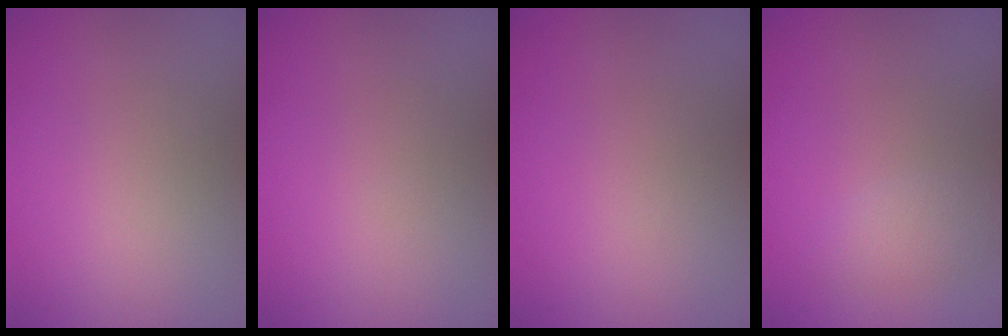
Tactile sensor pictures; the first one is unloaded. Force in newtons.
{"total": 0.0}
{"total": 0.0}
{"total": 1.6, "press": 1.6, "slide": 0.1}